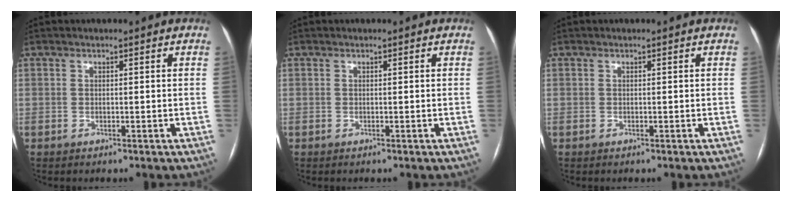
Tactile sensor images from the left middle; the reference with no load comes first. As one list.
[{"total": 0.0}, {"total": 0.0}]